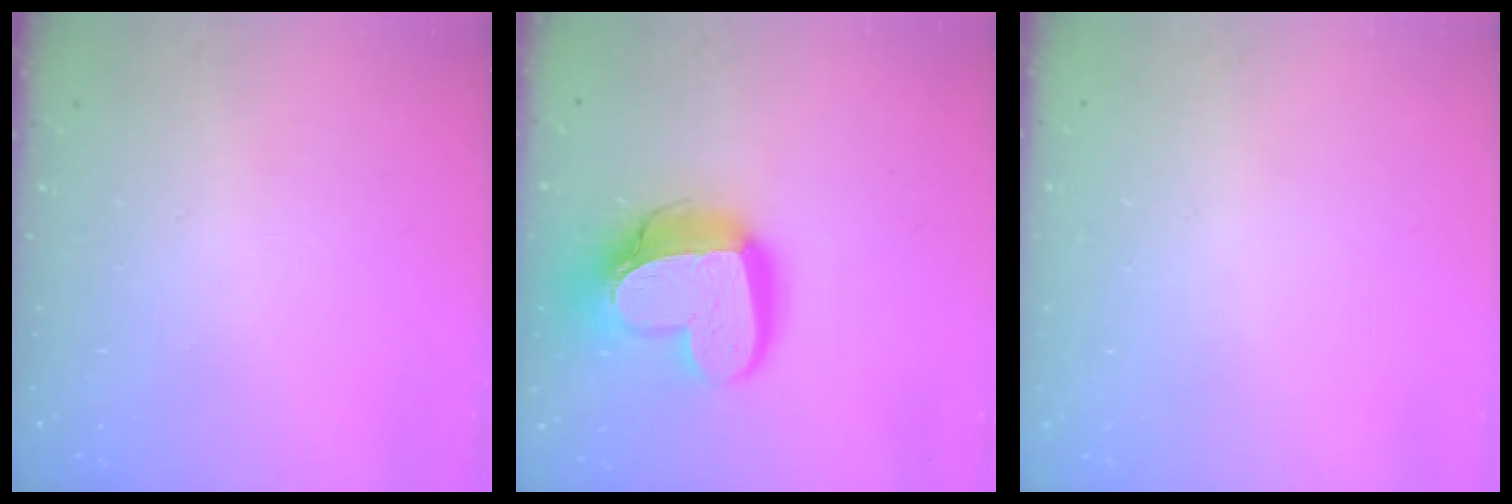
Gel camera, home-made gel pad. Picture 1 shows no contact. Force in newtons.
{"total": 18.9, "press": 18.8, "slide": 1.6}
{"total": 0.0}